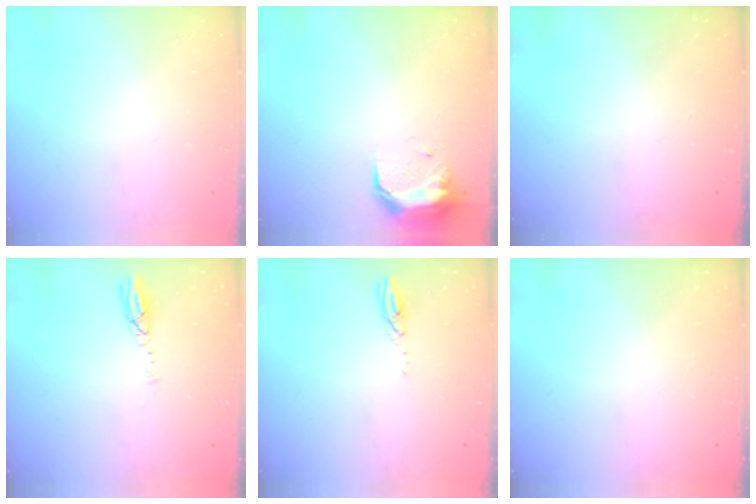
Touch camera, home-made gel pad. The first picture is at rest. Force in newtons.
{"total": 9.1, "press": 9.0, "slide": 1.5}
{"total": 0.0}
{"total": 3.7, "press": 3.7, "slide": 0.1}
{"total": 3.0, "press": 3.0, "slide": 0.1}
{"total": 0.0}